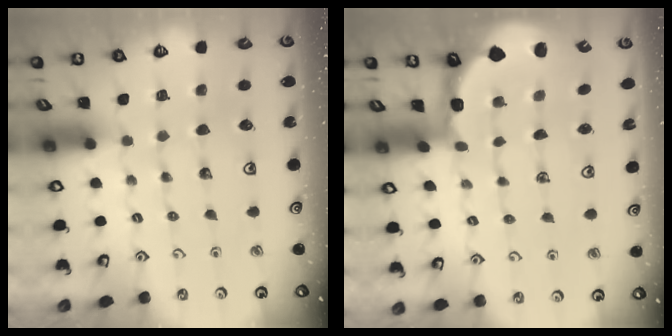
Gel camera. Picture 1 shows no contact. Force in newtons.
{"total": 1.8, "press": 1.7, "slide": 0.5}